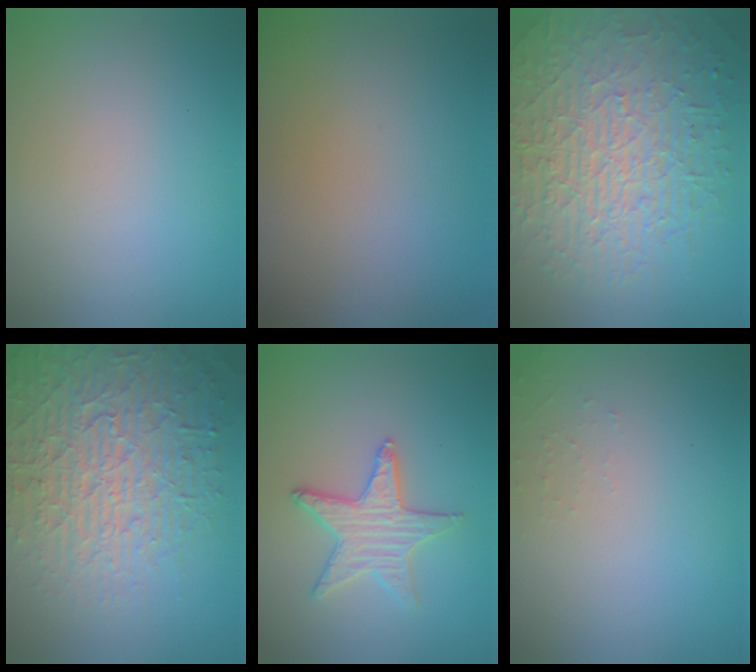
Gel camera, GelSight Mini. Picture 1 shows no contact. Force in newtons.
{"total": 0.0}
{"total": 9.9, "press": 6.5, "slide": 7.5}
{"total": 7.4, "press": 7.2, "slide": 1.8}
{"total": 3.1, "press": 3.1, "slide": 0.4}
{"total": 0.7, "press": 0.7, "slide": 0.1}